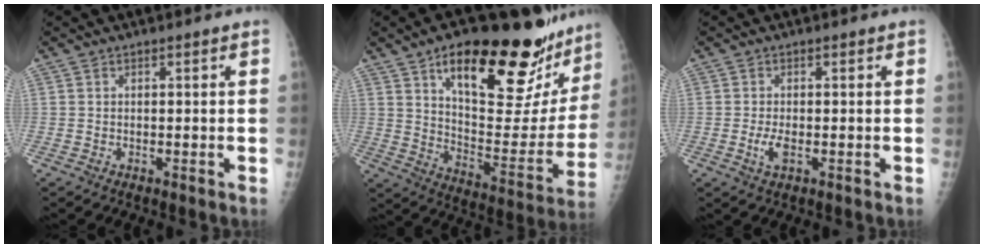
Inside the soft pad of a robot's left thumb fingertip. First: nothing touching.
{"total": 29.3, "force": [19.5, 10.2, 19.4], "torque": [-0.237, -0.074, 0.288]}
{"total": 2.8, "force": [-0.5, 1.2, 2.4], "torque": [-0.055, -0.005, -0.011]}